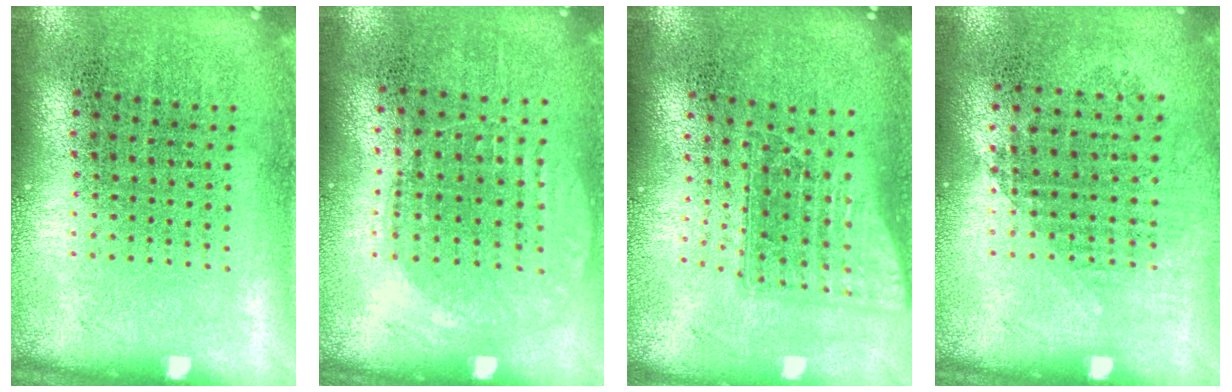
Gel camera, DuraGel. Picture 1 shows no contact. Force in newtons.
{"total": 0.9, "press": 0.8, "slide": 0.3}
{"total": 1.5, "press": 1.2, "slide": 1.0}
{"total": 0.9, "press": 0.8, "slide": 0.4}